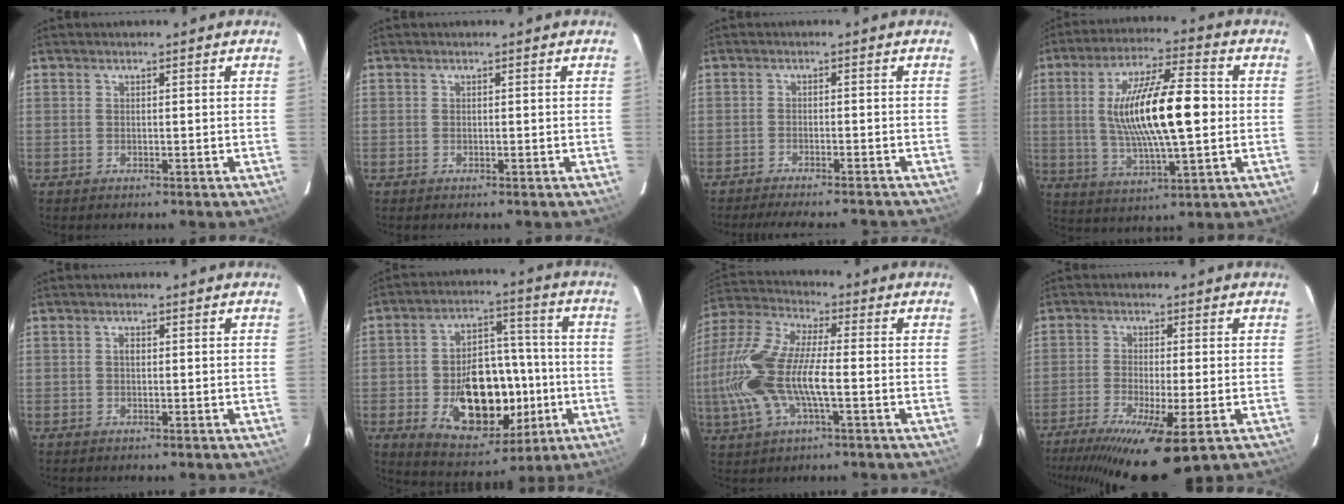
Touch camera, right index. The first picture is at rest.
{"total": 0.0}
{"total": 11.3, "force": [-10.1, 1.7, 4.6], "torque": [-0.099, -0.009, -0.141]}
{"total": 17.9, "force": [0.8, 4.3, 17.3], "torque": [-0.316, 0.006, 0.019]}
{"total": 0.9, "force": [0.1, 0.6, 0.6], "torque": [-0.011, 0.004, 0.000]}
{"total": 18.9, "force": [-4.5, 11.6, 14.3], "torque": [-0.258, 0.017, -0.047]}
{"total": 18.6, "force": [-2.8, 6.5, 17.1], "torque": [-0.361, 0.000, -0.063]}
{"total": 15.2, "force": [-9.4, 2.3, 11.7], "torque": [-0.241, -0.056, -0.157]}